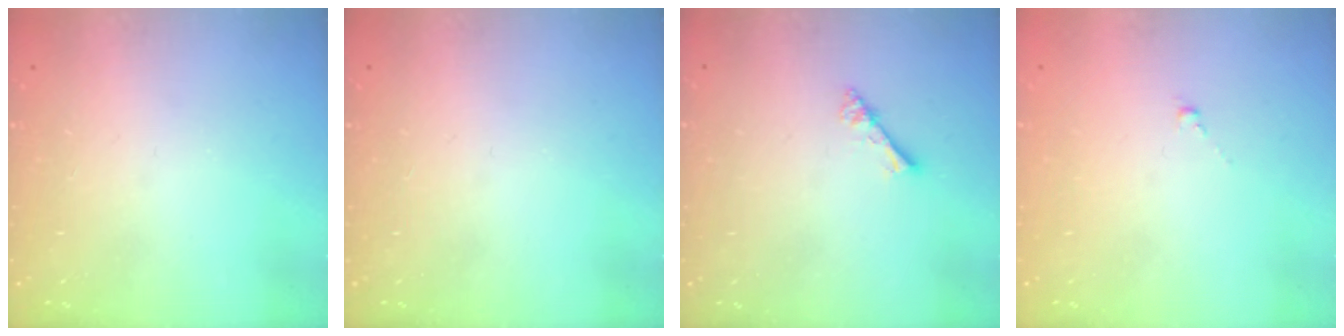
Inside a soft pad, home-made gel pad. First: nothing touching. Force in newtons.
{"total": 0.0}
{"total": 1.8, "press": 1.8, "slide": 0.1}
{"total": 0.6, "press": 0.4, "slide": 0.4}